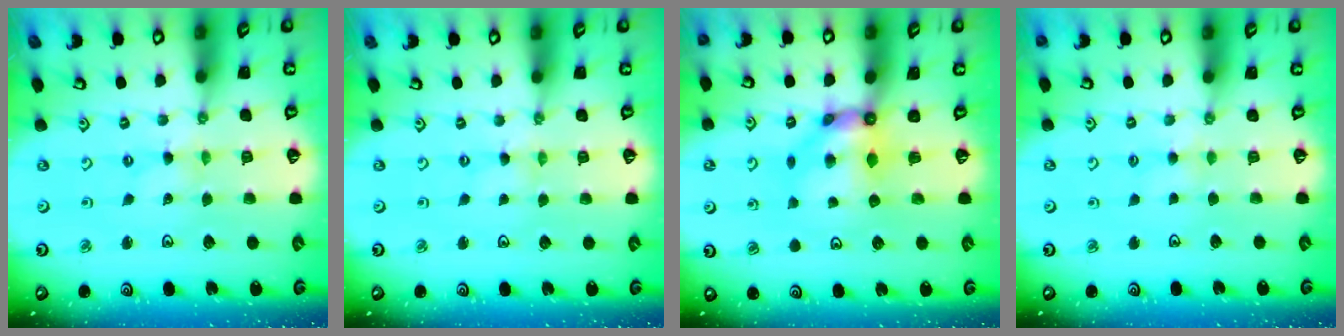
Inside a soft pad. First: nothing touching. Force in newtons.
{"total": 0.0}
{"total": 7.3, "press": 7.2, "slide": 0.8}
{"total": 3.2, "press": 3.2, "slide": 0.4}